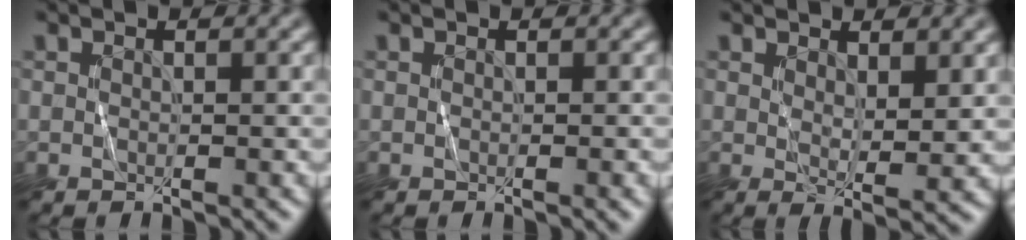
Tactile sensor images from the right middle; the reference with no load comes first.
{"total": 0.7, "force": [-0.1, 0.1, 0.7], "torque": [-0.009, -0.001, -0.001]}
{"total": 2.9, "force": [1.5, 0.8, 2.3], "torque": [-0.040, -0.012, 0.027]}